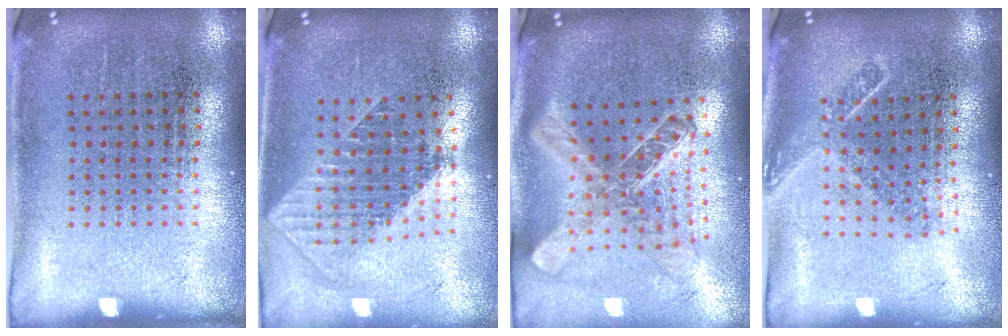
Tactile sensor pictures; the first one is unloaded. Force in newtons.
{"total": 1.8, "press": 1.5, "slide": 1.0}
{"total": 2.7, "press": 2.0, "slide": 1.8}
{"total": 1.8, "press": 1.3, "slide": 1.2}